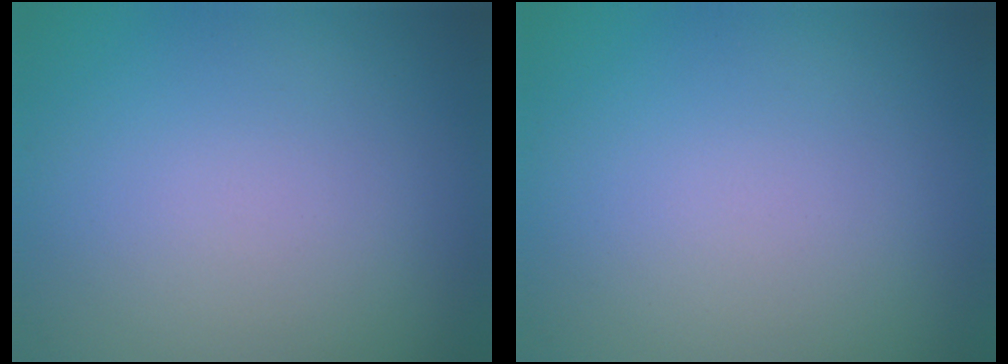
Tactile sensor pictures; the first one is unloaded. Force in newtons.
{"total": 0.0}